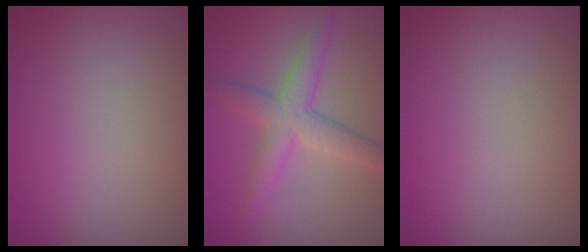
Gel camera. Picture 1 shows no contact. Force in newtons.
{"total": 4.2, "press": 4.2, "slide": 0.2}
{"total": 0.0}